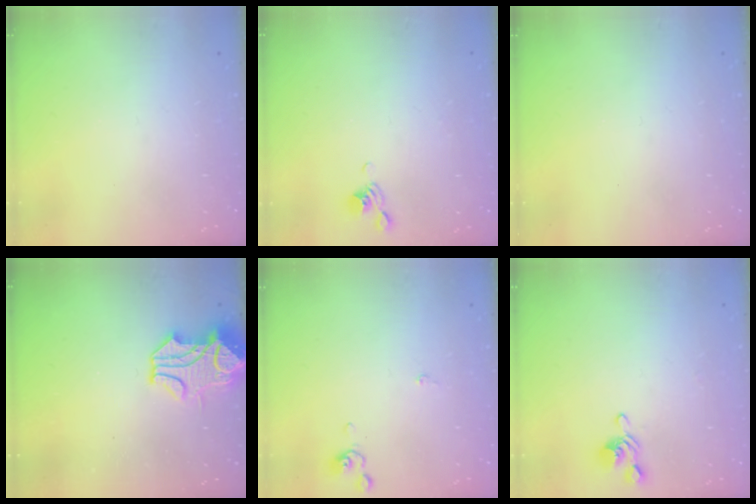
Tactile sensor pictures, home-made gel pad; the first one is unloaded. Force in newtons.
{"total": 5.4, "press": 5.4, "slide": 0.3}
{"total": 0.0}
{"total": 1.0, "press": 0.4, "slide": 0.9}
{"total": 0.0}
{"total": 1.3, "press": 1.1, "slide": 0.8}